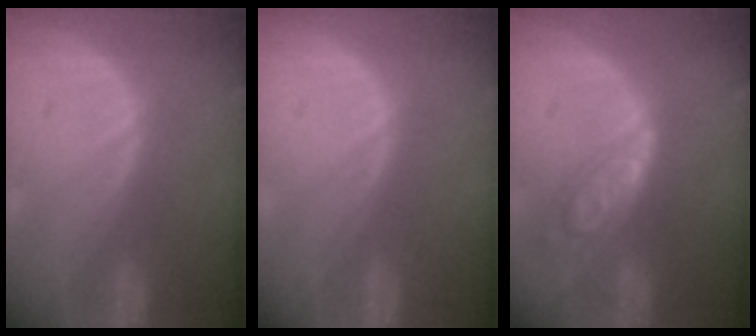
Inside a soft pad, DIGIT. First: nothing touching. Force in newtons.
{"total": 0.0}
{"total": 6.4, "press": 5.7, "slide": 3.0}